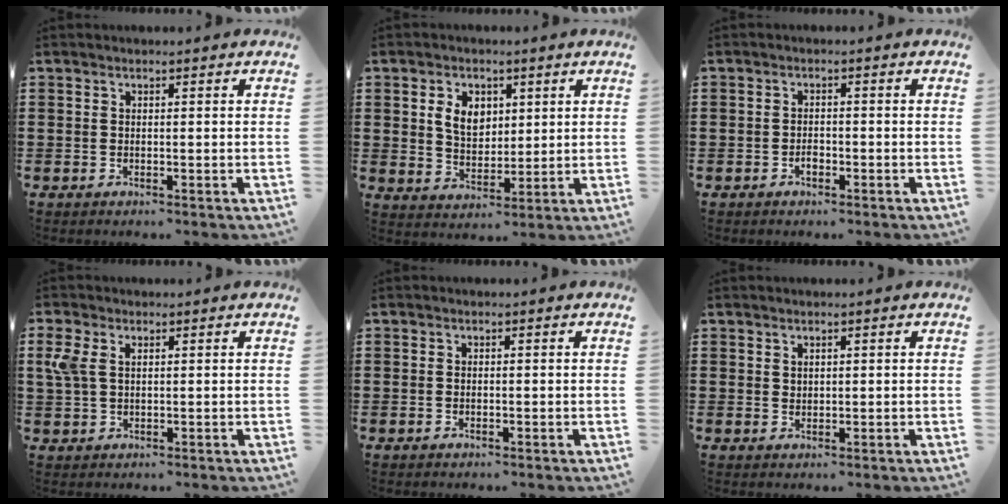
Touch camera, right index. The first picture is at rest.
{"total": 5.4, "force": [1.8, 4.0, 3.2], "torque": [-0.070, 0.010, 0.030]}
{"total": 1.5, "force": [-0.8, 1.0, 0.8], "torque": [-0.019, -0.002, -0.016]}
{"total": 3.7, "force": [1.3, 2.2, 2.7], "torque": [-0.075, 0.002, 0.018]}
{"total": 0.5, "force": [-0.1, 0.2, 0.5], "torque": [-0.012, -0.001, -0.002]}
{"total": 1.0, "force": [0.9, 0.5, 0.3], "torque": [-0.006, 0.002, 0.017]}